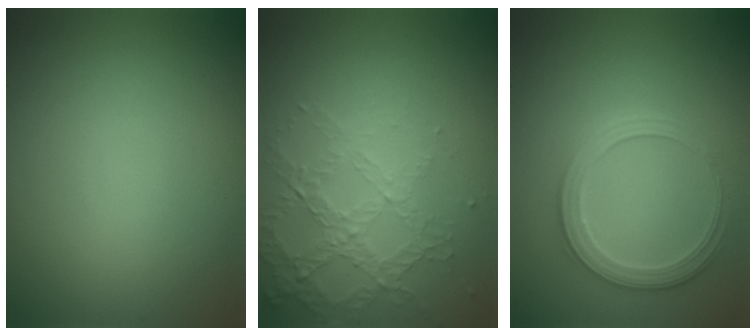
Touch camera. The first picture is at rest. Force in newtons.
{"total": 4.3, "press": 2.9, "slide": 3.1}
{"total": 3.0, "press": 2.9, "slide": 0.2}